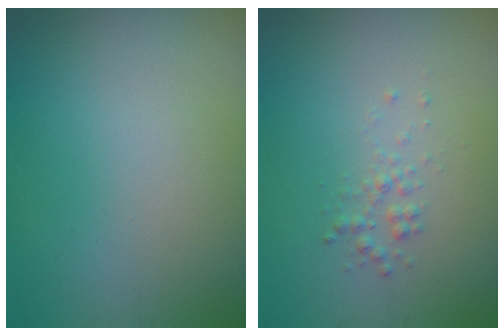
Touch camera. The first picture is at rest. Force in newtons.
{"total": 1.2, "press": 1.2, "slide": 0.0}